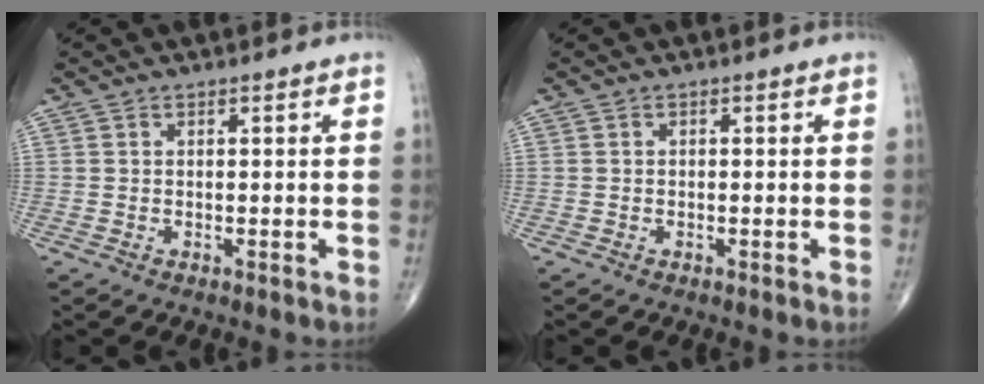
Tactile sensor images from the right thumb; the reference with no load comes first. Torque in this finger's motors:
{"motor_torque": [-0.24, -0.04, 0.01, 0.17, -0.03]}